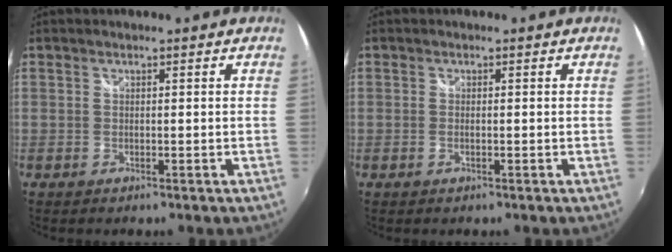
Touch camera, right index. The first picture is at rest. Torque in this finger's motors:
{"motor_torque": [-0.31, 0.21, -0.05, 0.00]}